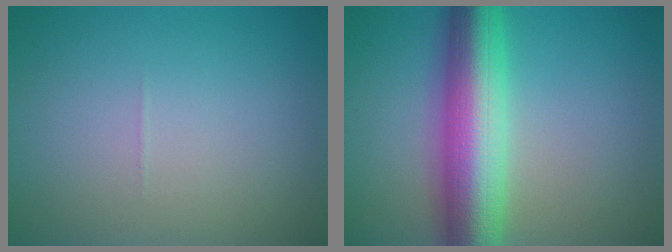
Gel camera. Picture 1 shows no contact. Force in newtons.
{"total": 9.9, "press": 9.9, "slide": 0.1}